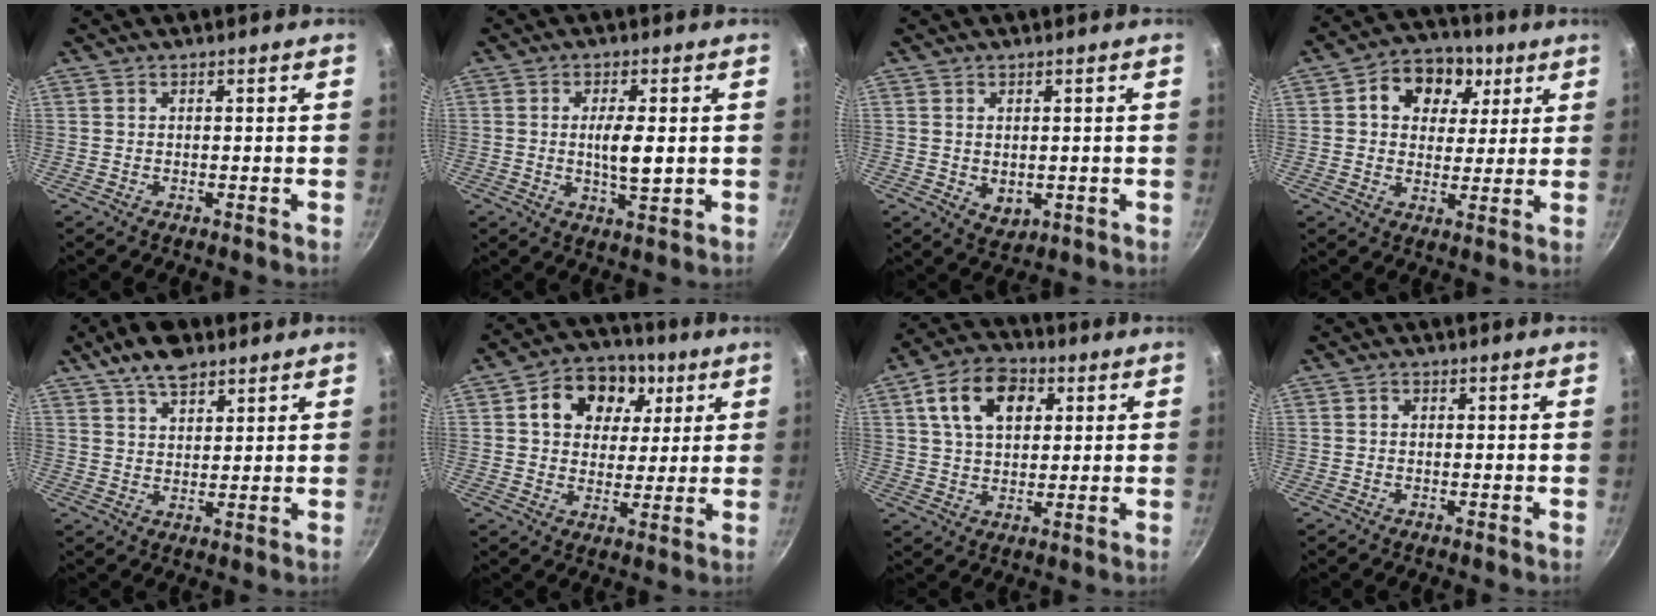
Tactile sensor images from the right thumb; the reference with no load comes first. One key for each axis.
{"total": 5.9, "fx": 0.1, "fy": 1.7, "fz": 5.6, "tx": -0.102, "ty": -0.004, "tz": 0.005}
{"total": 3.3, "fx": 0.2, "fy": 2.5, "fz": 2.2, "tx": -0.031, "ty": -0.011, "tz": 0.010}
{"total": 12.2, "fx": 4.4, "fy": 9.6, "fz": 6.2, "tx": -0.065, "ty": -0.002, "tz": 0.053}
{"total": 9.1, "fx": 6.2, "fy": 4.5, "fz": 5.0, "tx": -0.062, "ty": -0.015, "tz": 0.106}
{"total": 13.8, "fx": 4.8, "fy": 10.8, "fz": 7.2, "tx": -0.089, "ty": 0.001, "tz": 0.063}
{"total": 12.3, "fx": 4.1, "fy": 8.2, "fz": 8.2, "tx": -0.118, "ty": 0.005, "tz": 0.060}
{"total": 0.7, "fx": 0.0, "fy": 0.6, "fz": 0.3, "tx": -0.004, "ty": 0.005, "tz": 0.001}